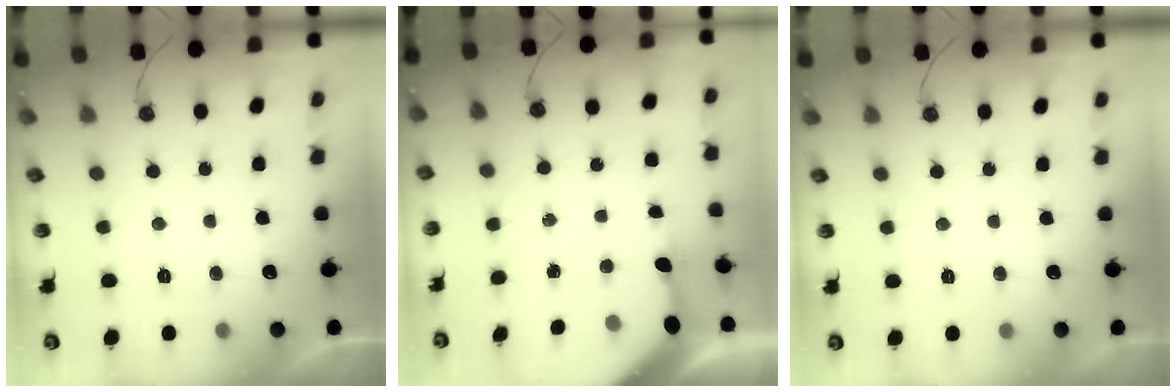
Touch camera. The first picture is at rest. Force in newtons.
{"total": 6.2, "press": 6.1, "slide": 0.7}
{"total": 0.0}